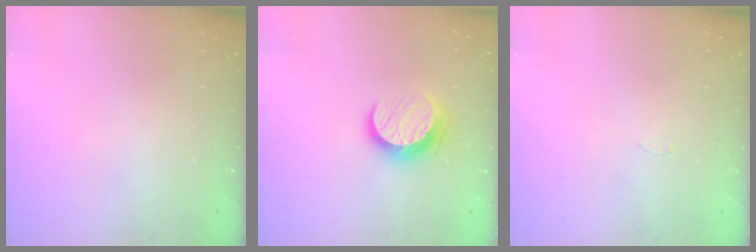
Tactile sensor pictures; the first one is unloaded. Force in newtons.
{"total": 10.1, "press": 10.1, "slide": 0.9}
{"total": 2.3, "press": 2.3, "slide": 0.2}